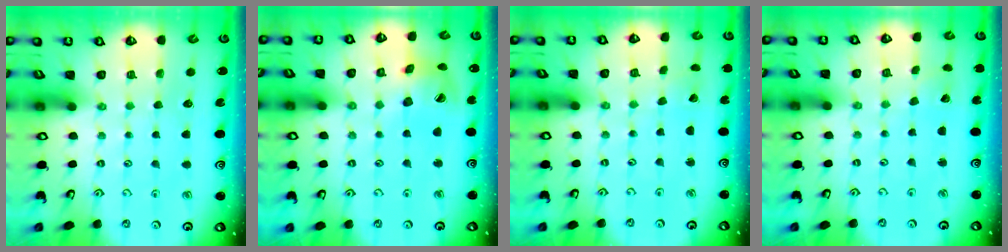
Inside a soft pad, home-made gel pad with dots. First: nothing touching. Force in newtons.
{"total": 12.4, "press": 12.3, "slide": 1.6}
{"total": 1.0, "press": 1.0, "slide": 0.1}
{"total": 1.9, "press": 1.9, "slide": 0.0}